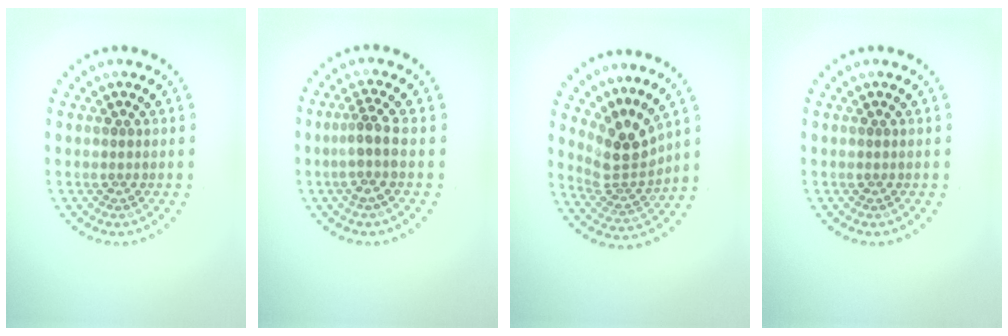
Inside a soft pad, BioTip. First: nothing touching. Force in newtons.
{"total": 2.3, "press": 1.6, "slide": 1.7}
{"total": 3.7, "press": 2.6, "slide": 2.7}
{"total": 0.0}